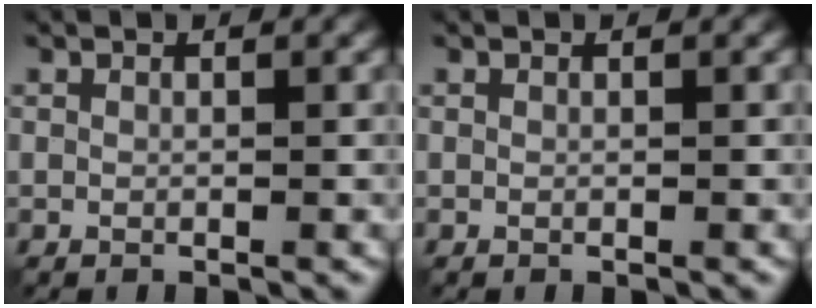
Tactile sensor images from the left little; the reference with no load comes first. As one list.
[{"total": 0.0}]